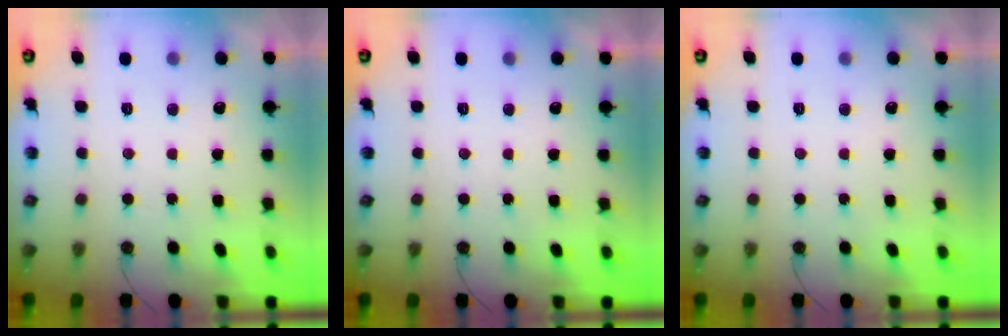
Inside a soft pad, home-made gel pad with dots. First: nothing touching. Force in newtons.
{"total": 0.0}
{"total": 0.0}